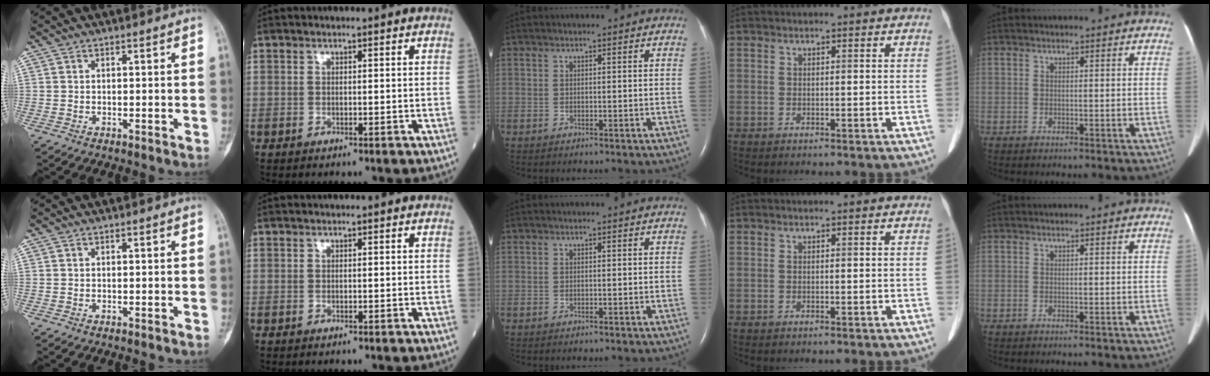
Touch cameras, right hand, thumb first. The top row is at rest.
{}